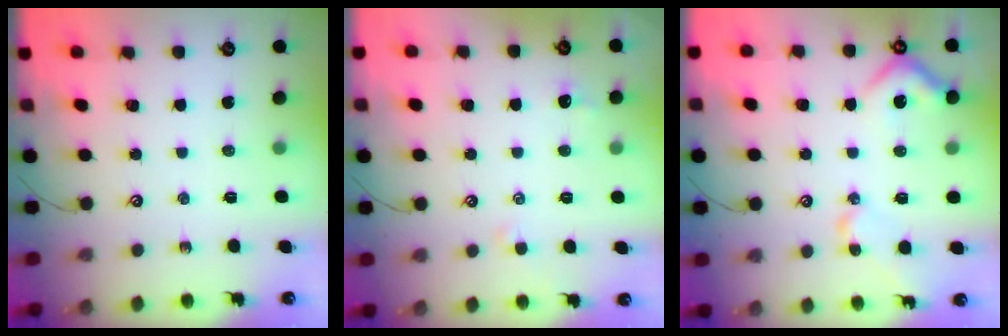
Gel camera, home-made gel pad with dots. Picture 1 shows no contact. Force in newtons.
{"total": 0.6, "press": 0.2, "slide": 0.6}
{"total": 7.9, "press": 7.8, "slide": 1.2}